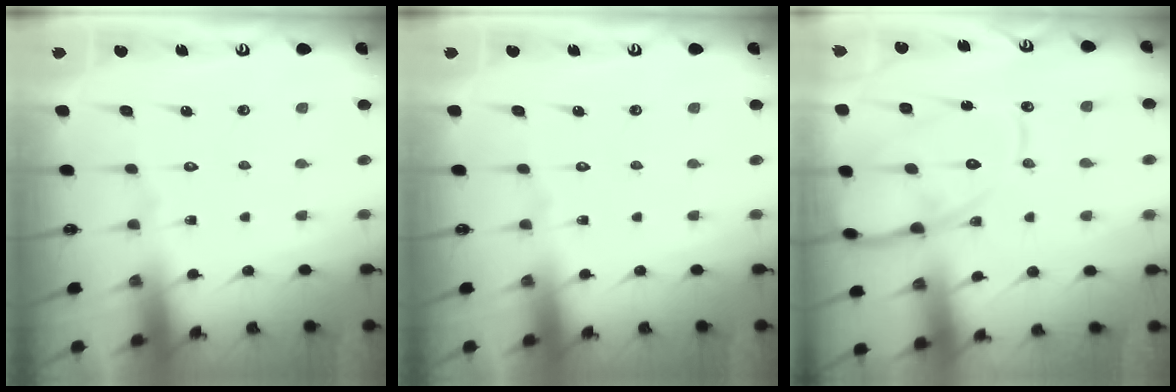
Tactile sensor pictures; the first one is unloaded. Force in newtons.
{"total": 0.0}
{"total": 13.5, "press": 13.5, "slide": 1.3}